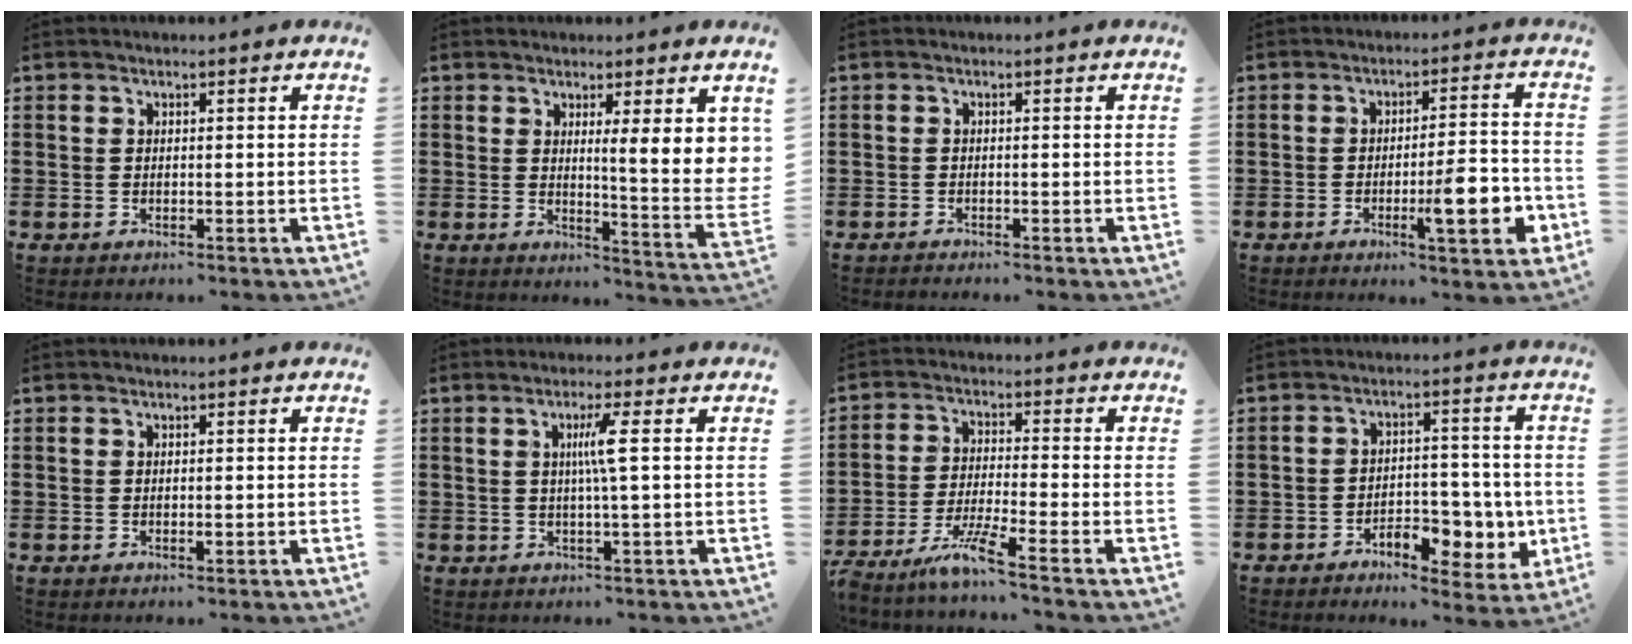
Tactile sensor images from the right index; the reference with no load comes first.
{"total": 7.4, "force": [3.2, 0.7, 6.7], "torque": [-0.101, -0.025, 0.047]}
{"total": 0.7, "force": [-0.7, 0.0, 0.0], "torque": [-0.002, -0.001, -0.015]}
{"total": 9.1, "force": [-3.0, 1.9, 8.4], "torque": [-0.106, -0.006, -0.050]}
{"total": 0.6, "force": [-0.1, 0.1, 0.6], "torque": [-0.011, -0.003, -0.001]}
{"total": 4.2, "force": [0.6, -0.5, 4.1], "torque": [-0.079, -0.005, 0.003]}
{"total": 6.4, "force": [-5.0, -0.7, 3.9], "torque": [-0.091, -0.020, -0.101]}
{"total": 6.5, "force": [-2.7, 4.1, 4.3], "torque": [-0.056, 0.012, -0.049]}